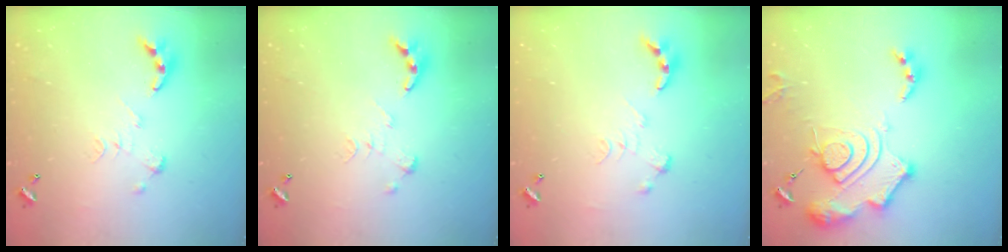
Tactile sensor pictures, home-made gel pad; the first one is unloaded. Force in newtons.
{"total": 0.0}
{"total": 0.0}
{"total": 18.3, "press": 18.2, "slide": 1.7}